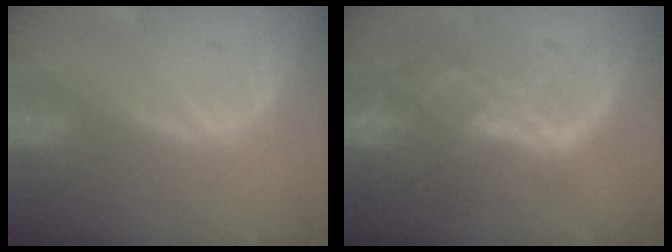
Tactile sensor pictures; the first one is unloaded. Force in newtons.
{"total": 8.9, "press": 7.5, "slide": 4.7}